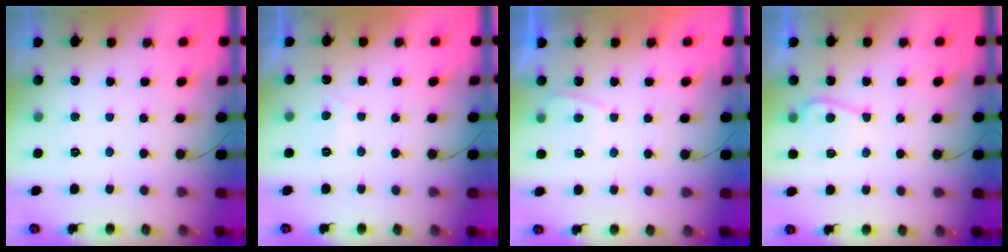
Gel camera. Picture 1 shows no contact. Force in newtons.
{"total": 1.7, "press": 1.5, "slide": 0.7}
{"total": 2.4, "press": 2.3, "slide": 0.7}
{"total": 4.3, "press": 4.2, "slide": 0.8}